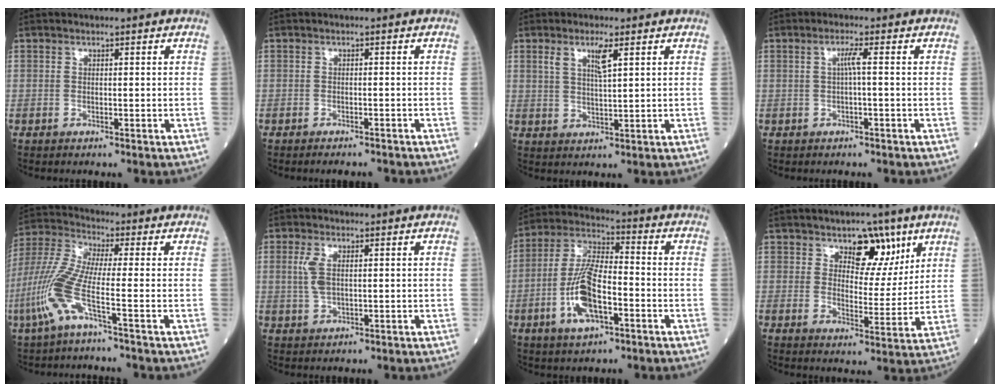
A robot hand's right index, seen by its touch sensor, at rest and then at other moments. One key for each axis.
{"total": 3.3, "fx": -3.1, "fy": 0.6, "fz": 0.9, "tx": -0.008, "ty": -0.004, "tz": -0.039}
{"total": 4.1, "fx": 1.9, "fy": 0.5, "fz": 3.6, "tx": -0.072, "ty": 0.000, "tz": 0.036}
{"total": 1.8, "fx": 0.0, "fy": -0.3, "fz": 1.8, "tx": -0.035, "ty": 0.003, "tz": 0.000}
{"total": 9.5, "fx": -3.7, "fy": 0.2, "fz": 8.7, "tx": -0.209, "ty": 0.001, "tz": -0.085}
{"total": 3.2, "fx": 0.7, "fy": 1.3, "fz": 2.9, "tx": -0.069, "ty": 0.003, "tz": 0.016}
{"total": 11.3, "fx": -3.5, "fy": 3.7, "fz": 10.1, "tx": -0.213, "ty": 0.006, "tz": -0.067}
{"total": 7.5, "fx": 4.5, "fy": 4.1, "fz": 4.4, "tx": -0.054, "ty": -0.002, "tz": 0.069}